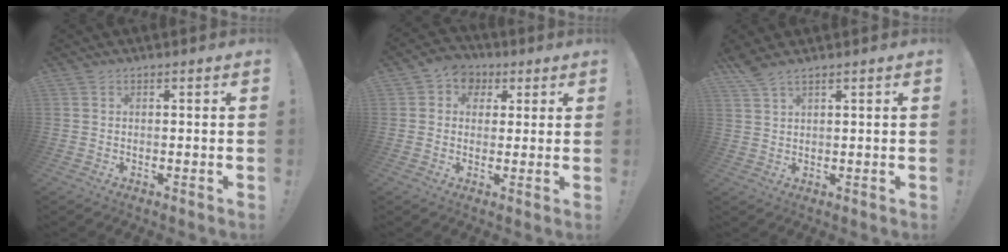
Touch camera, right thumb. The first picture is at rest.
{"total": 6.1, "force": [1.2, 5.7, 1.8], "torque": [-0.014, -0.007, 0.026]}
{"total": 3.5, "force": [2.9, 0.4, 2.0], "torque": [-0.045, -0.015, 0.054]}